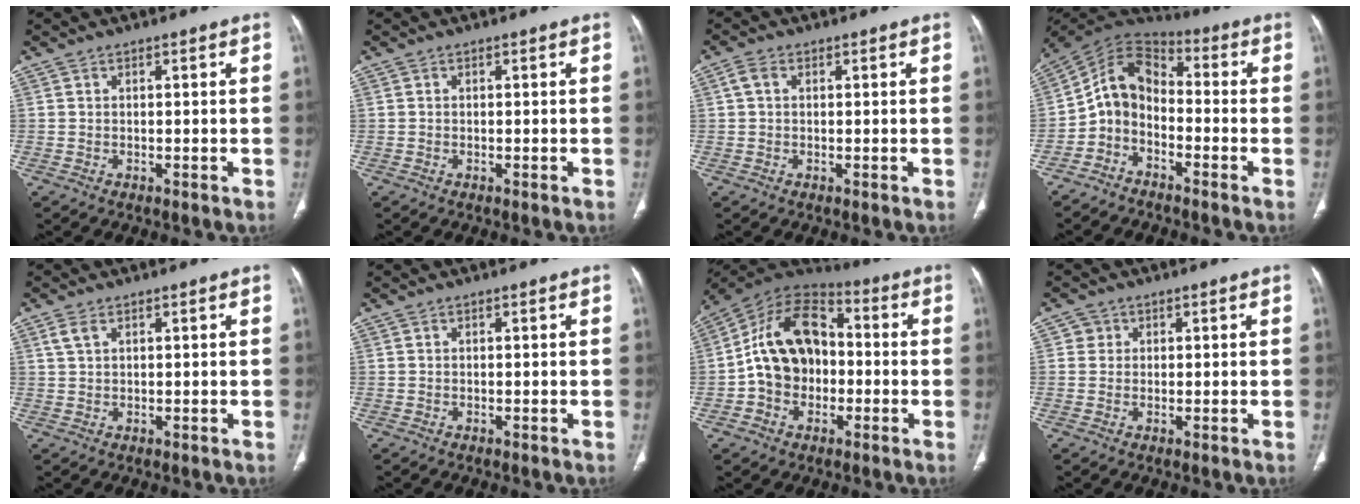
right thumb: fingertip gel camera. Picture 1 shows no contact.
{"total": 0.0}
{"total": 2.2, "force": [0.4, 1.5, 1.5], "torque": [-0.032, 0.010, 0.009]}
{"total": 9.2, "force": [-3.4, 6.5, 5.5], "torque": [-0.086, 0.067, -0.081]}
{"total": 2.2, "force": [1.1, 1.2, 1.5], "torque": [-0.035, 0.006, 0.030]}
{"total": 0.0}
{"total": 16.2, "force": [-1.3, 11.8, 11.0], "torque": [-0.165, 0.042, -0.033]}
{"total": 2.0, "force": [0.4, 2.0, 0.2], "torque": [0.012, 0.002, 0.001]}